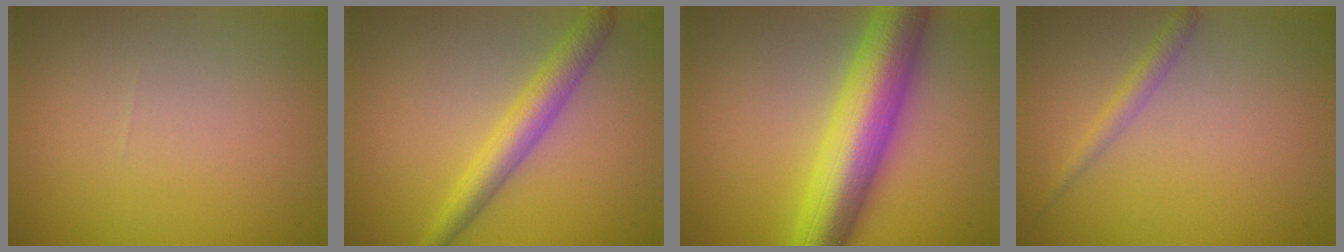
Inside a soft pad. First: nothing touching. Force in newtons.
{"total": 3.7, "press": 3.7, "slide": 0.1}
{"total": 10.1, "press": 10.1, "slide": 0.2}
{"total": 1.4, "press": 1.4, "slide": 0.0}